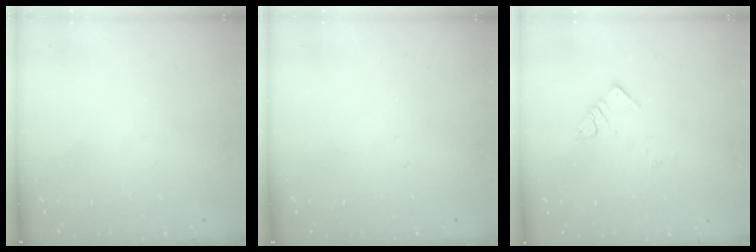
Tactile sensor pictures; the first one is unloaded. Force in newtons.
{"total": 0.0}
{"total": 4.3, "press": 4.2, "slide": 0.4}